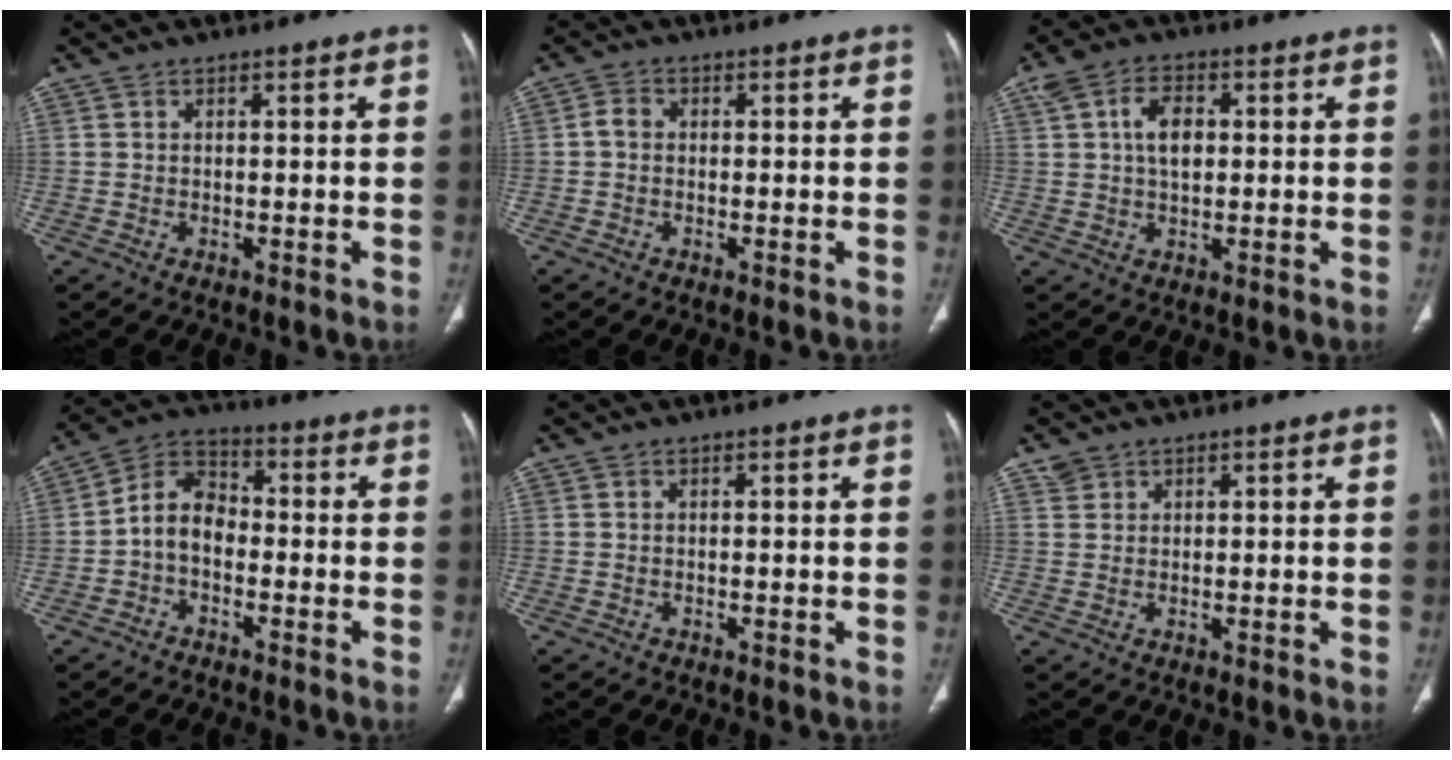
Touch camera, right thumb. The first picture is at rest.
{"total": 2.0, "force": [-0.1, 1.6, 1.2], "torque": [-0.019, 0.005, -0.008]}
{"total": 6.6, "force": [1.1, 4.2, 5.0], "torque": [-0.083, 0.008, 0.018]}
{"total": 7.7, "force": [-1.7, 5.4, 5.2], "torque": [-0.078, 0.032, -0.048]}
{"total": 0.0}
{"total": 1.6, "force": [1.1, 1.1, 0.0], "torque": [0.011, -0.002, 0.015]}